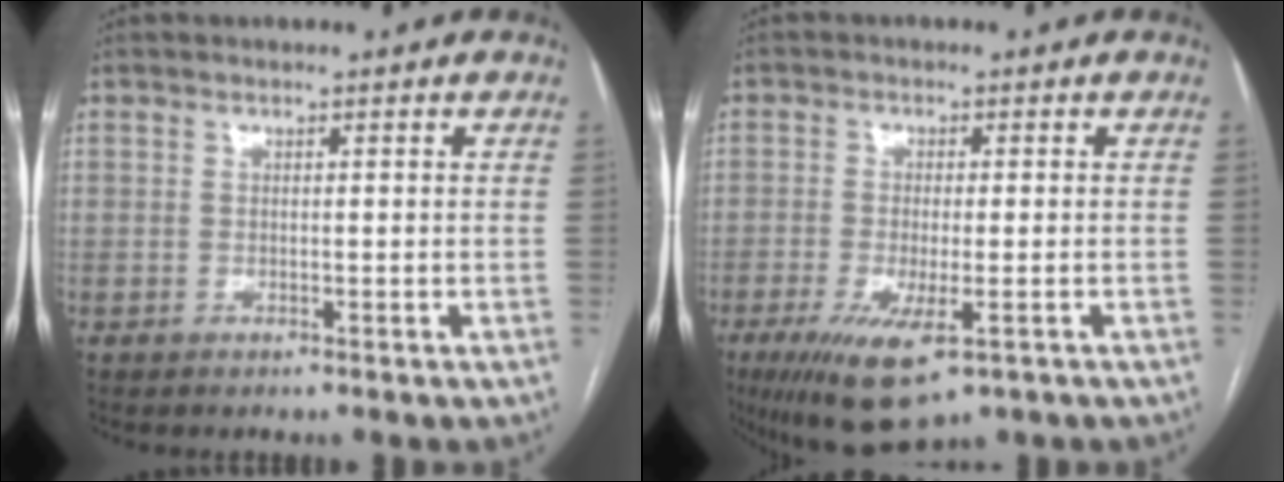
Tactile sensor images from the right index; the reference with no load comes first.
{"total": 9.6, "force": [-4.8, 2.7, 7.8], "torque": [-0.138, -0.025, -0.073]}